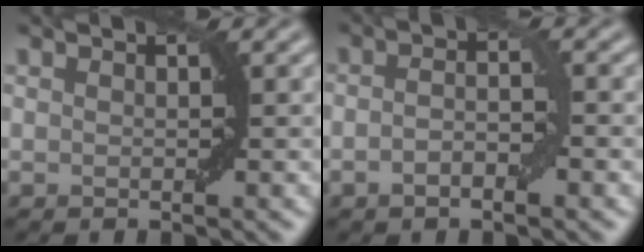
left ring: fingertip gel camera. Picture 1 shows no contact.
{"total": 2.6, "force": [-0.8, 0.8, 2.4], "torque": [-0.044, 0.001, -0.018]}